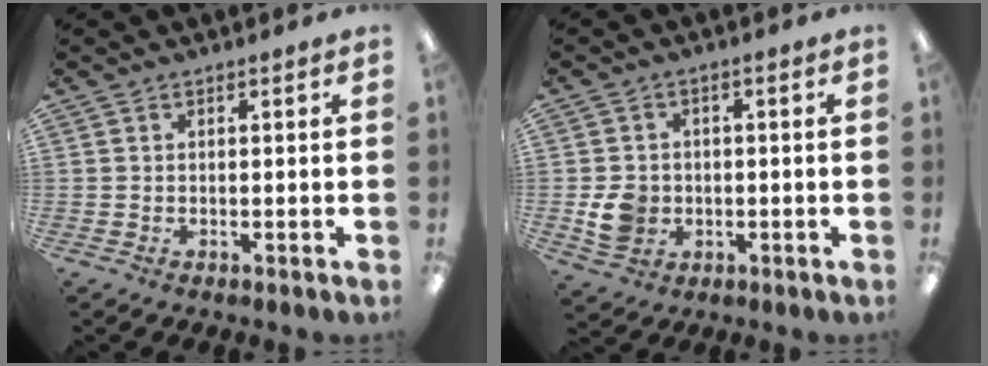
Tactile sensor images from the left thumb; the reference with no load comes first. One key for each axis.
{"total": 6.2, "fx": -1.1, "fy": 5.4, "fz": 2.9, "tx": -0.040, "ty": 0.000, "tz": -0.020}